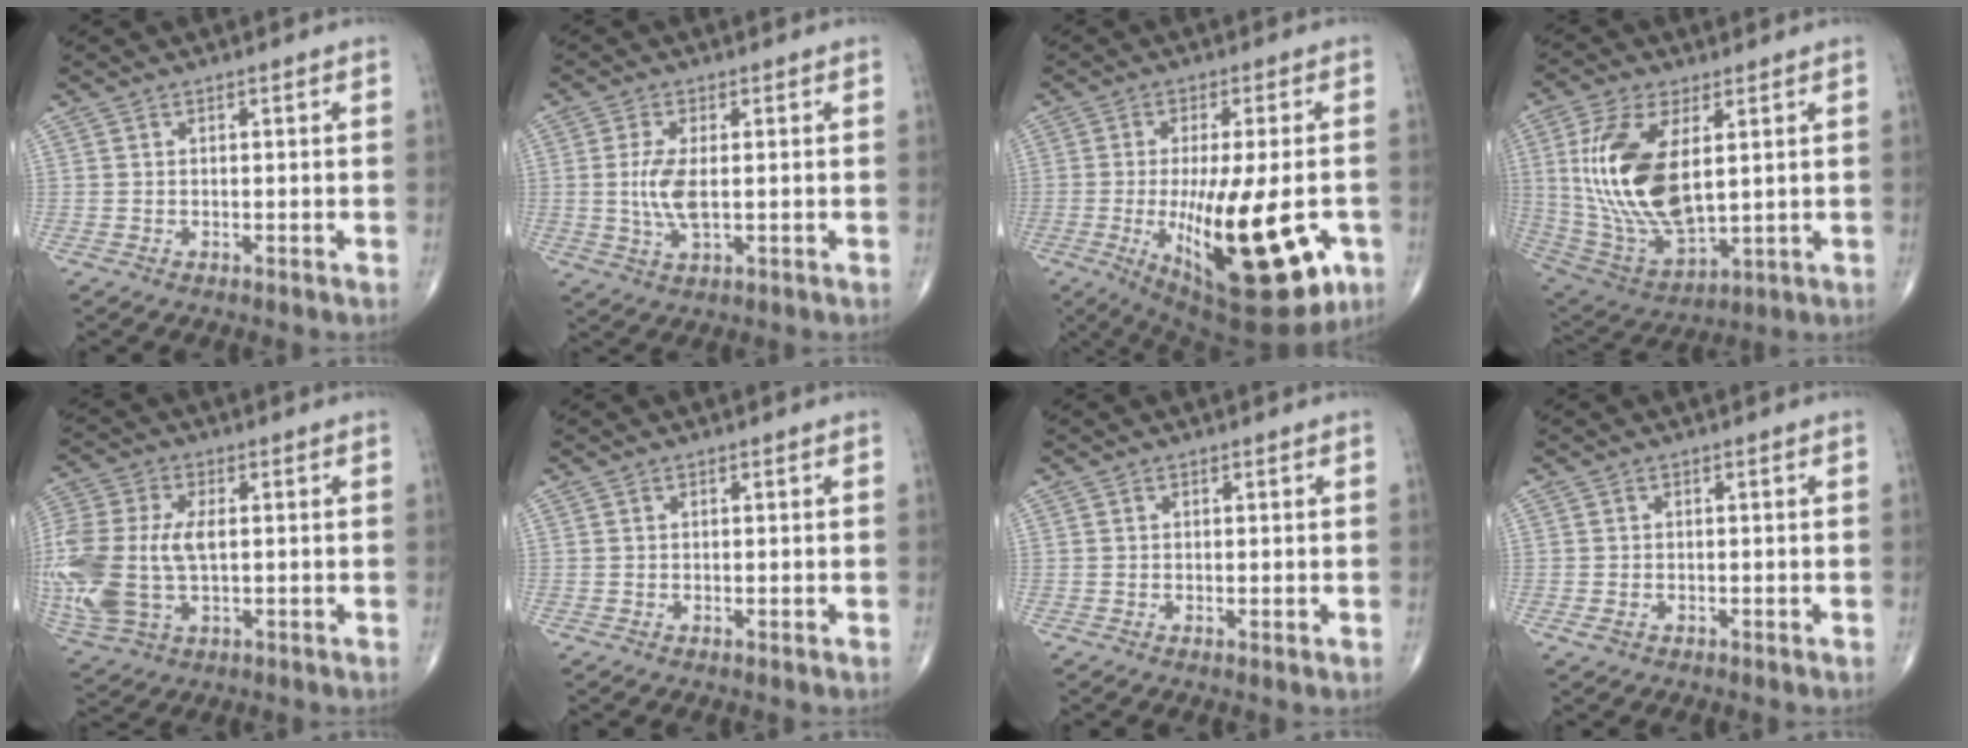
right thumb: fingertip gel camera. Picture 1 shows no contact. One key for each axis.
{"total": 6.1, "fx": 0.1, "fy": 2.4, "fz": 5.6, "tx": -0.126, "ty": -0.010, "tz": 0.004}
{"total": 23.3, "fx": -6.0, "fy": 7.8, "fz": 21.1, "tx": -0.307, "ty": -0.023, "tz": -0.067}
{"total": 19.6, "fx": 3.3, "fy": 9.4, "fz": 16.8, "tx": -0.343, "ty": -0.024, "tz": 0.076}
{"total": 20.4, "fx": -0.7, "fy": 12.1, "fz": 16.4, "tx": -0.430, "ty": -0.006, "tz": 0.000}
{"total": 0.0}
{"total": 0.7, "fx": -0.1, "fy": 0.1, "fz": 0.7, "tx": -0.013, "ty": -0.005, "tz": -0.002}
{"total": 1.3, "fx": -0.6, "fy": 0.9, "fz": 0.7, "tx": -0.016, "ty": 0.006, "tz": -0.008}